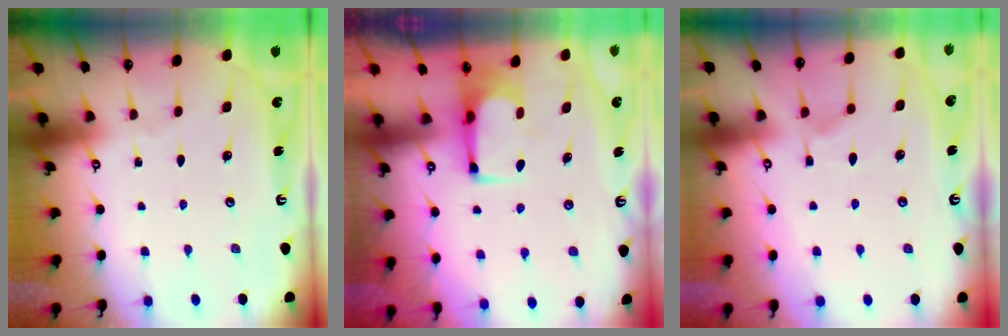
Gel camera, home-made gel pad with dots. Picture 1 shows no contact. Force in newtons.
{"total": 5.7, "press": 5.7, "slide": 0.5}
{"total": 1.5, "press": 0.6, "slide": 1.4}